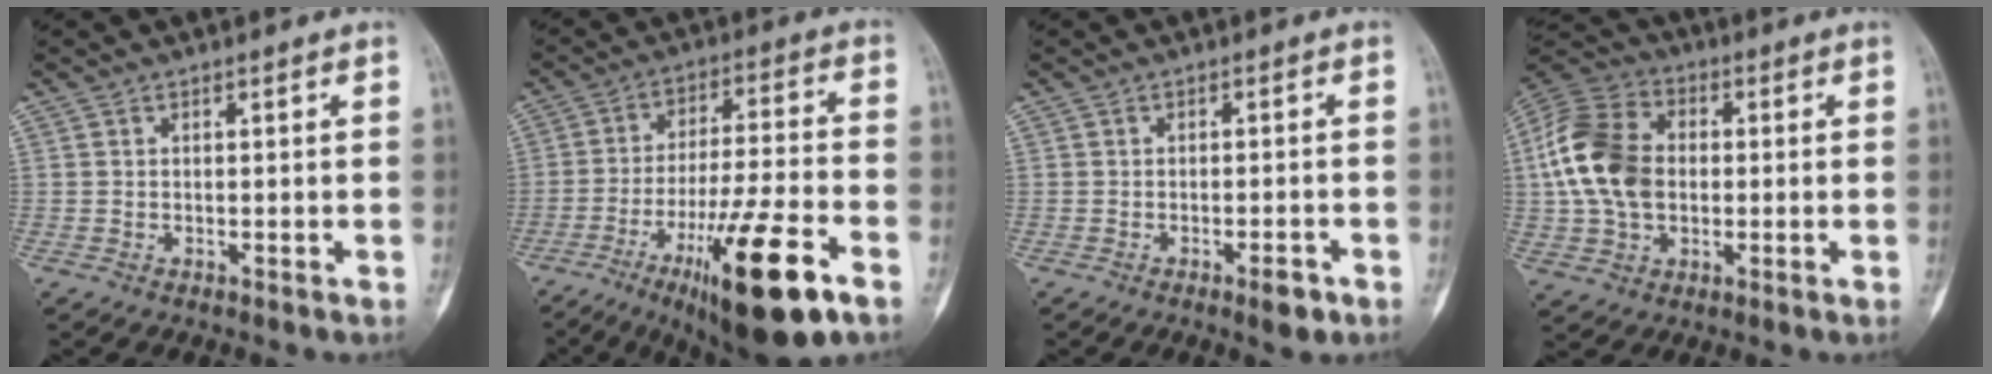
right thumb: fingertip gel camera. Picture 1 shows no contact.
{"total": 19.8, "force": [-9.9, 3.9, 16.7], "torque": [-0.285, 0.036, -0.154]}
{"total": 3.3, "force": [-1.9, 1.0, 2.5], "torque": [-0.032, 0.007, -0.024]}
{"total": 16.0, "force": [-0.3, 12.3, 10.2], "torque": [-0.177, 0.024, -0.013]}